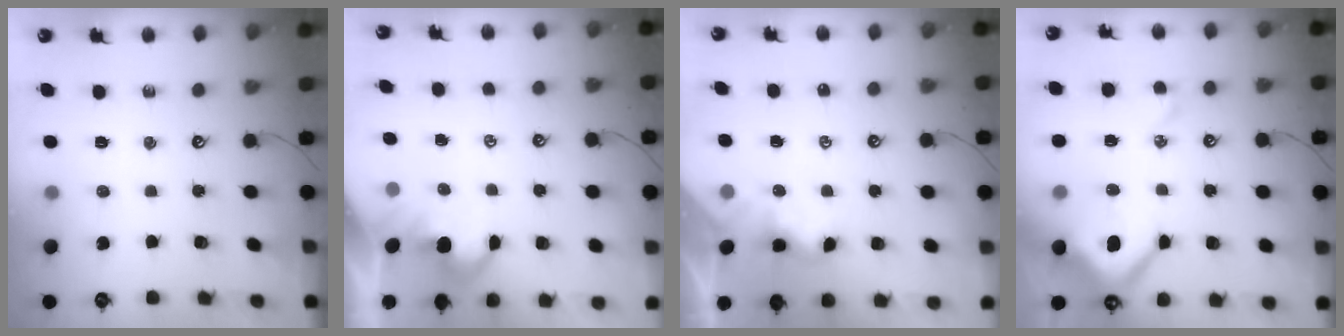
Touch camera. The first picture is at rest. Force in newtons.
{"total": 0.8, "press": 0.8, "slide": 0.3}
{"total": 2.3, "press": 2.3, "slide": 0.0}
{"total": 10.3, "press": 10.2, "slide": 1.6}